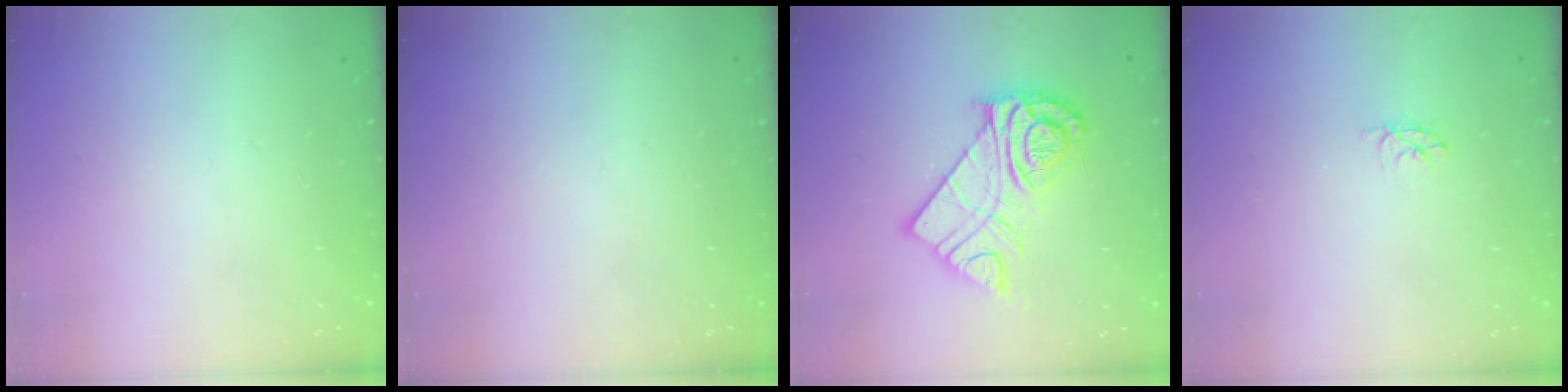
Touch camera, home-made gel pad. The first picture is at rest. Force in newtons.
{"total": 0.0}
{"total": 15.9, "press": 15.9, "slide": 1.3}
{"total": 2.9, "press": 2.9, "slide": 0.3}